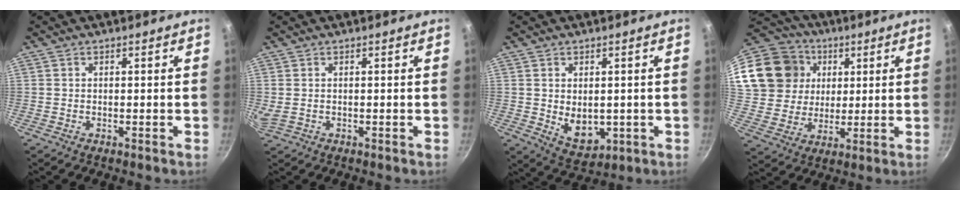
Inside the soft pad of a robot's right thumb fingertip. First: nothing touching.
{"total": 1.7, "force": [0.4, 0.8, 1.5], "torque": [-0.031, -0.001, 0.011]}
{"total": 7.2, "force": [-0.1, 5.0, 5.2], "torque": [-0.066, -0.014, 0.017]}
{"total": 21.8, "force": [7.1, 18.5, 9.2], "torque": [-0.187, 0.022, 0.141]}